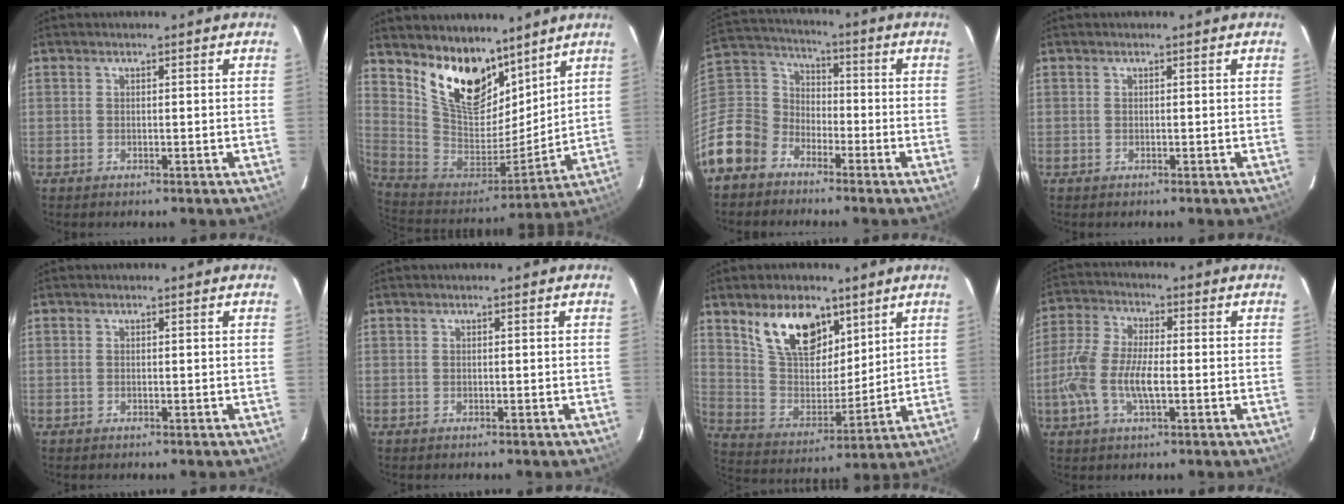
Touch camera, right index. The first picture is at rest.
{"total": 17.6, "force": [11.9, 9.1, 9.3], "torque": [-0.192, 0.002, 0.231]}
{"total": 12.8, "force": [-8.5, 9.2, 2.8], "torque": [-0.100, 0.034, -0.176]}
{"total": 0.0}
{"total": 0.0}
{"total": 0.0}
{"total": 14.9, "force": [9.0, 8.0, 8.9], "torque": [-0.166, 0.010, 0.177]}
{"total": 10.3, "force": [-2.3, 4.0, 9.2], "torque": [-0.204, 0.004, -0.049]}